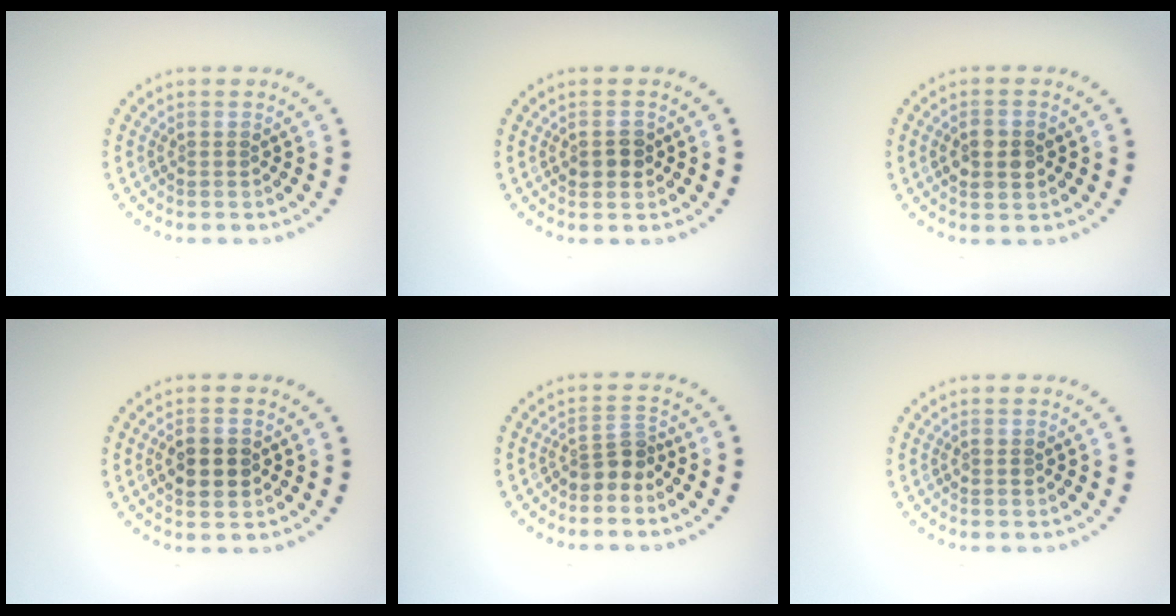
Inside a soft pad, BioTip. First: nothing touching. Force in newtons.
{"total": 1.7, "press": 1.7, "slide": 0.1}
{"total": 2.9, "press": 2.9, "slide": 0.0}
{"total": 3.6, "press": 3.6, "slide": 0.2}
{"total": 2.4, "press": 1.8, "slide": 1.5}
{"total": 1.0, "press": 1.0, "slide": 0.1}